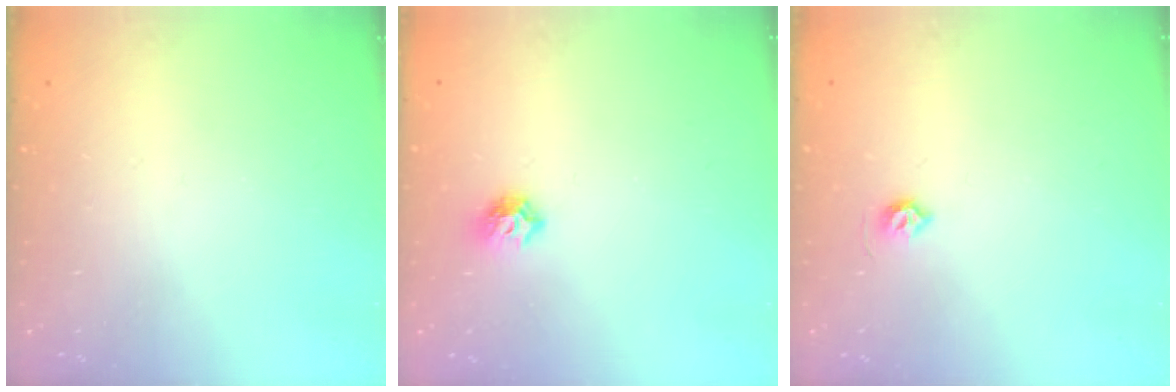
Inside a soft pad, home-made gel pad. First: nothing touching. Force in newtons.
{"total": 6.5, "press": 6.5, "slide": 0.9}
{"total": 4.5, "press": 4.5, "slide": 0.7}